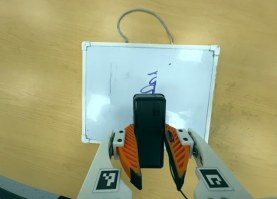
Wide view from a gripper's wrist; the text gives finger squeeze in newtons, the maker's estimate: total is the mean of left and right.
{"total": 7.9, "left": 6.1, "right": 9.7}